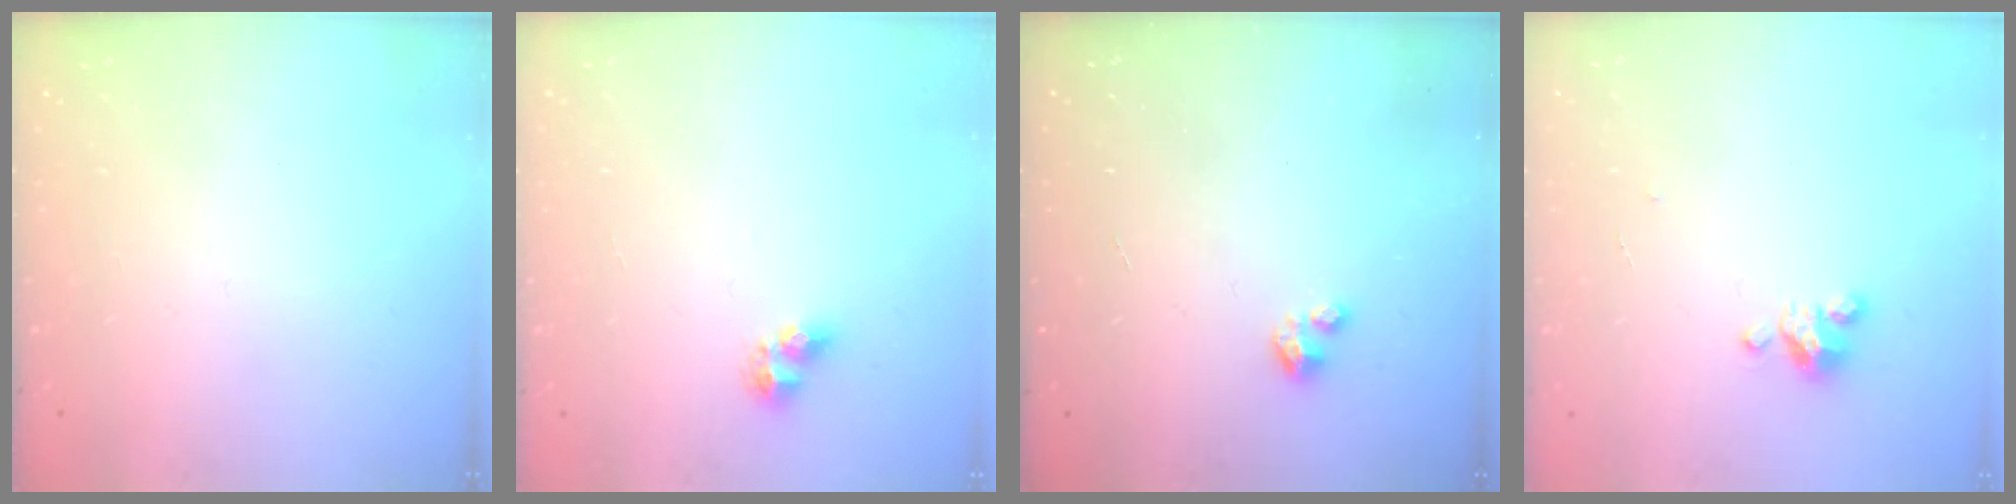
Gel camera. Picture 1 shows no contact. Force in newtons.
{"total": 6.2, "press": 6.2, "slide": 0.5}
{"total": 1.8, "press": 1.8, "slide": 0.2}
{"total": 3.5, "press": 3.5, "slide": 0.3}